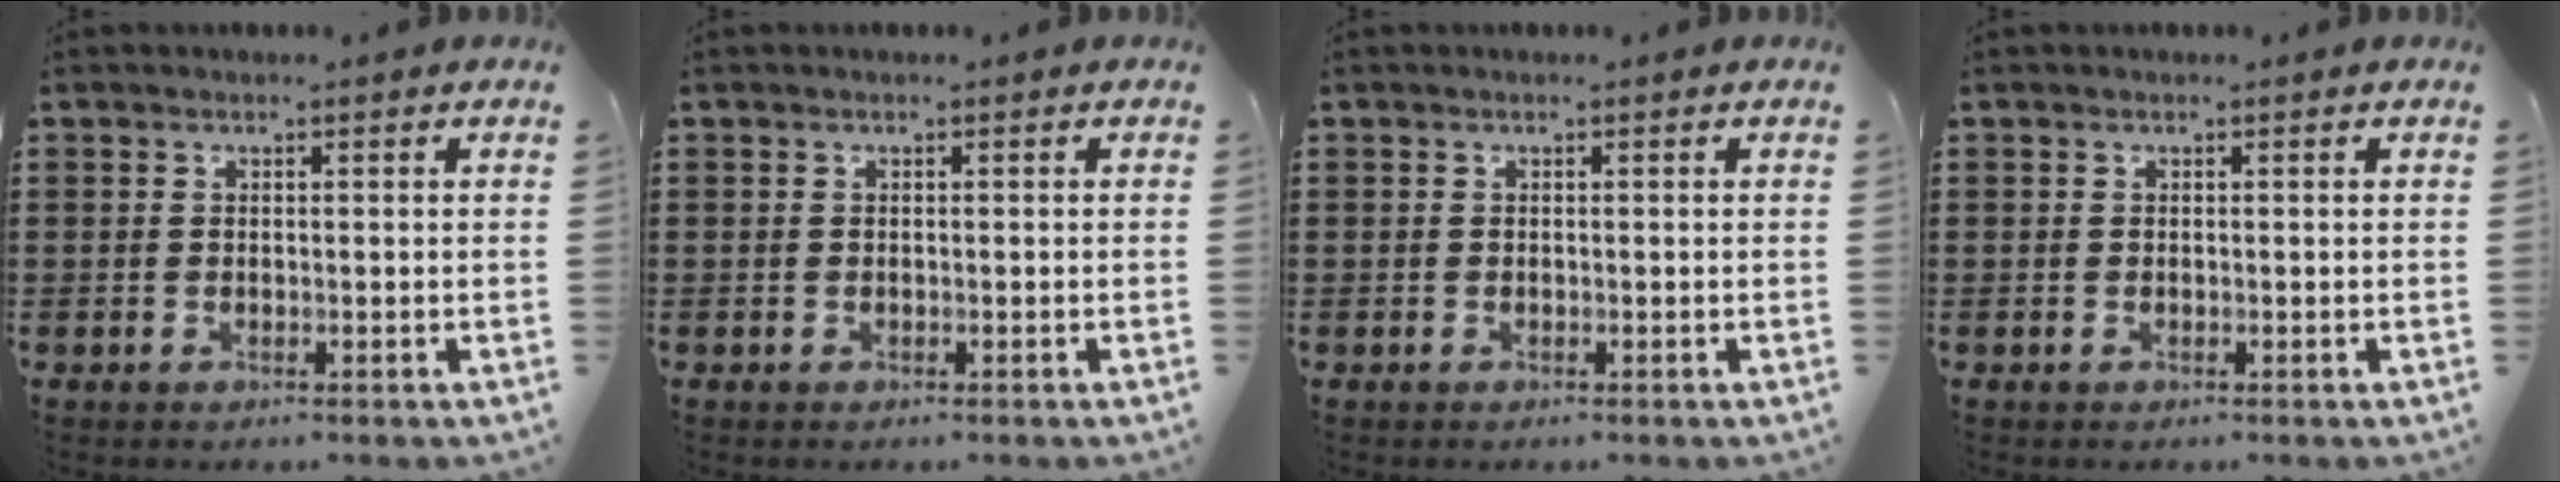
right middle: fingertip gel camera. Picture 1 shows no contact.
{"total": 0.0}
{"total": 0.0}
{"total": 0.0}